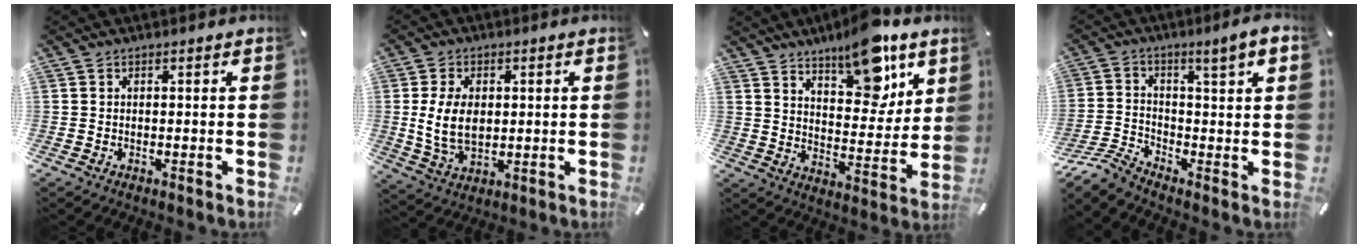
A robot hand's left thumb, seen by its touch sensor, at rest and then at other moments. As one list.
[{"total": 9.6, "force": [0.8, 6.5, 7.0], "torque": [-0.157, 0.002, 0.013]}, {"total": 14.4, "force": [10.6, 6.0, 7.7], "torque": [-0.094, -0.071, 0.182]}, {"total": 7.3, "force": [-3.6, 2.5, 5.9], "torque": [-0.118, 0.010, -0.073]}]